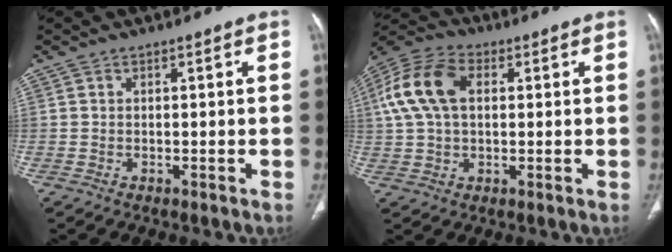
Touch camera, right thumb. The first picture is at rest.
{"total": 13.2, "force": [2.8, 8.4, 9.8], "torque": [-0.205, 0.026, 0.049]}